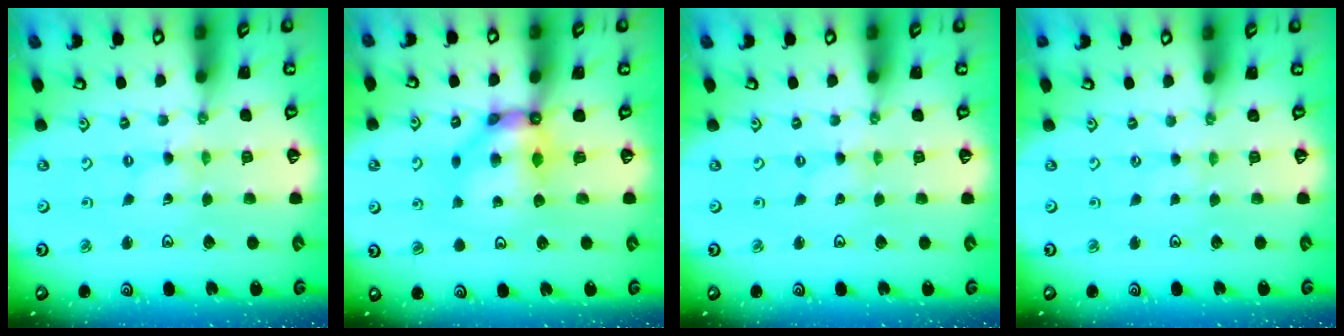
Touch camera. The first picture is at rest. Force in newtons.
{"total": 8.1, "press": 8.0, "slide": 0.9}
{"total": 0.0}
{"total": 0.7, "press": 0.6, "slide": 0.1}